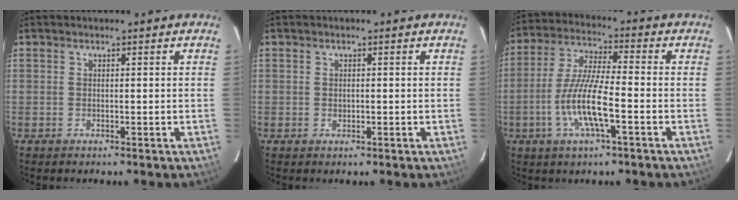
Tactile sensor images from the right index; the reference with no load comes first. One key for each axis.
{"total": 1.0, "fx": -0.1, "fy": 0.6, "fz": 0.8, "tx": -0.013, "ty": 0.002, "tz": -0.001}
{"total": 11.4, "fx": -3.9, "fy": 1.7, "fz": 10.5, "tx": -0.219, "ty": -0.005, "tz": -0.075}